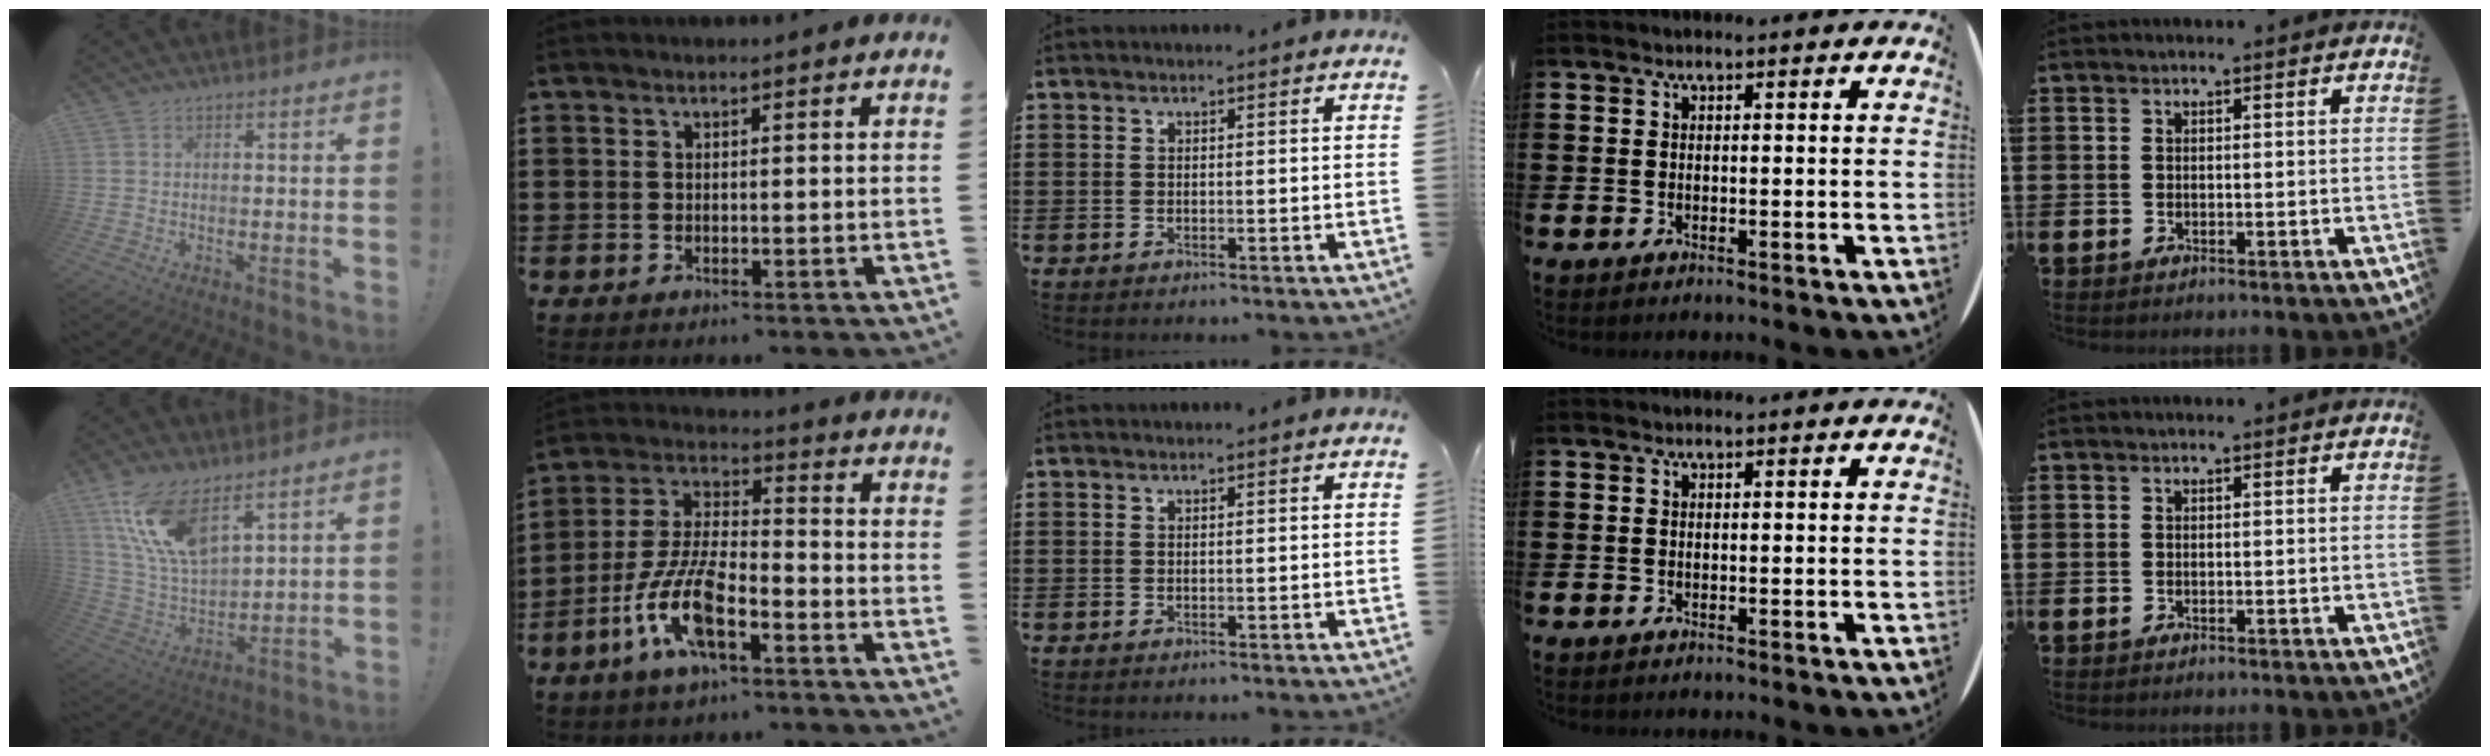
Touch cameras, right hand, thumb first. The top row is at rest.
{"thumb": {"total": 15.4, "force": [10.1, 6.1, 9.9], "torque": [-0.211, -0.060, 0.187]}, "index": {"total": 10.8, "force": [-5.3, 4.0, 8.5], "torque": [-0.208, -0.006, -0.105]}}